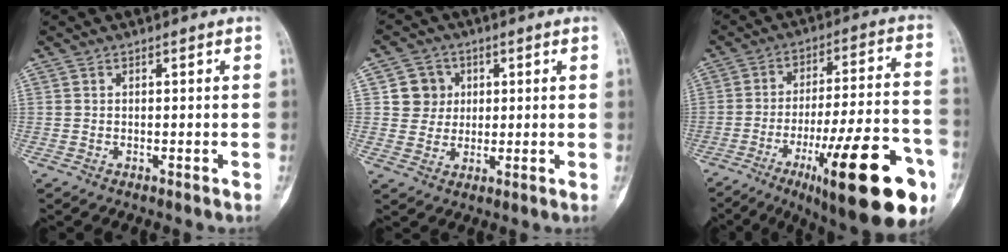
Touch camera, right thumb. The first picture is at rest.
{"total": 5.9, "force": [1.4, 5.6, 1.1], "torque": [0.015, 0.003, 0.021]}
{"total": 25.9, "force": [-11.6, 6.4, 22.2], "torque": [-0.286, 0.053, -0.164]}